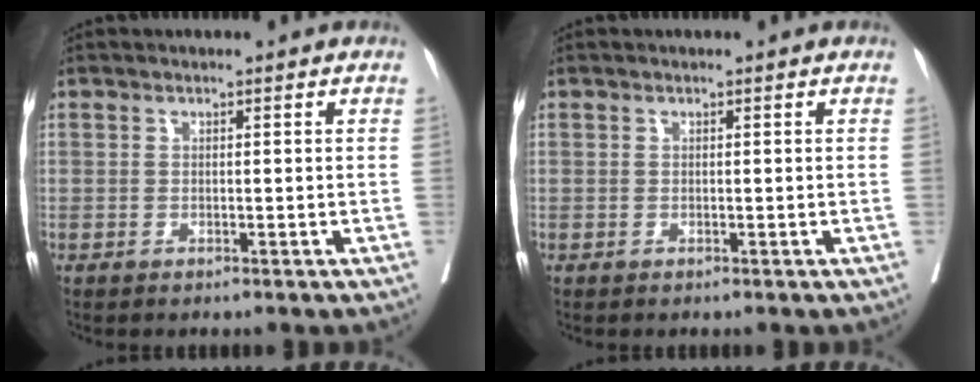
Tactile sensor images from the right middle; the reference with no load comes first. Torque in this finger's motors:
{"motor_torque": [0.01, -0.01, 0.00, 0.00]}